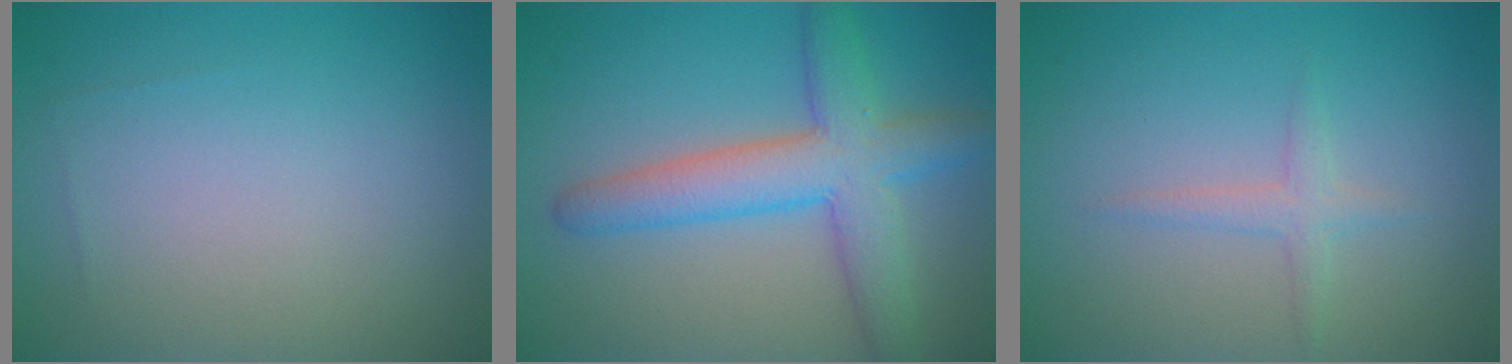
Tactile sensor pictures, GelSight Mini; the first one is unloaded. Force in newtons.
{"total": 6.2, "press": 6.2, "slide": 0.3}
{"total": 1.3, "press": 1.3, "slide": 0.1}